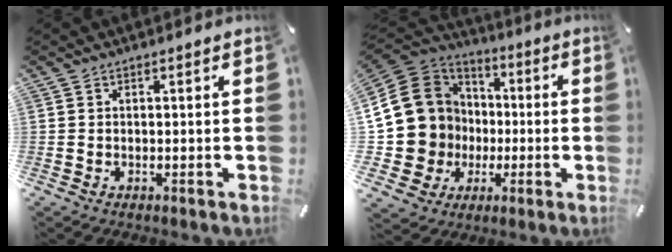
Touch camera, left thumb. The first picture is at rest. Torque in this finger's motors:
{"motor_torque": [0.23, 2.01, 1.18, 0.78, 0.22]}